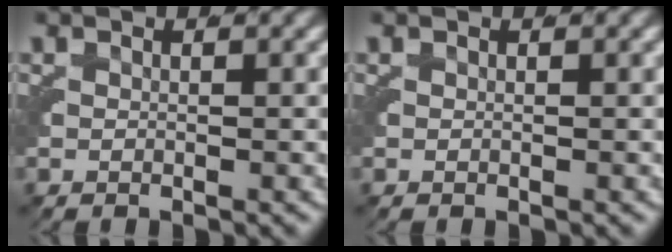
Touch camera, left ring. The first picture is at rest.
{"total": 0.0}